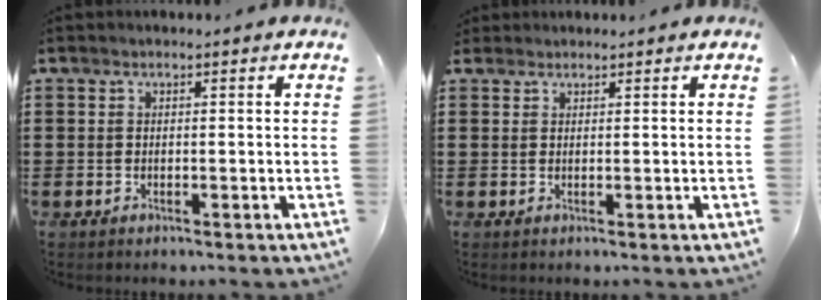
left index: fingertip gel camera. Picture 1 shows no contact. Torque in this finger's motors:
{"motor_torque": [-0.08, -0.10, -0.17, -0.06]}